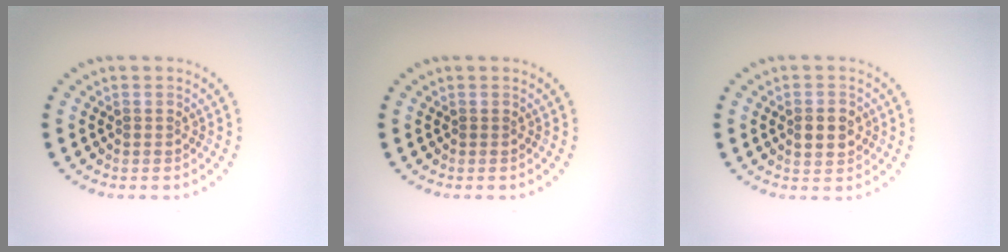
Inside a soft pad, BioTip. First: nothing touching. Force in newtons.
{"total": 0.0}
{"total": 2.4, "press": 2.4, "slide": 0.1}